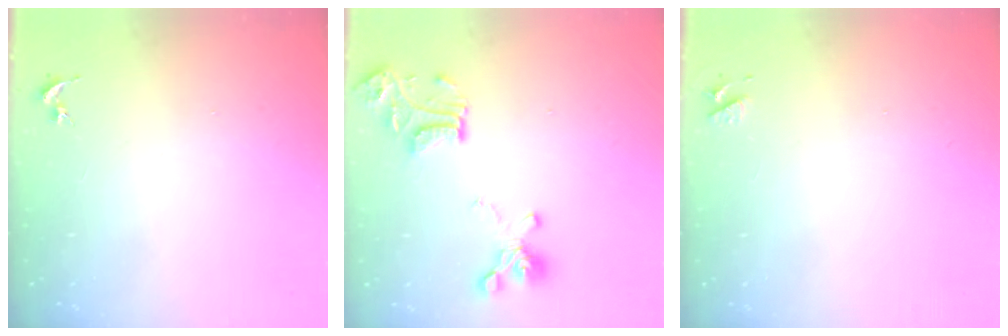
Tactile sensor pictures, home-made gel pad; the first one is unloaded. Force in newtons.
{"total": 15.9, "press": 15.8, "slide": 1.7}
{"total": 3.6, "press": 3.5, "slide": 0.6}